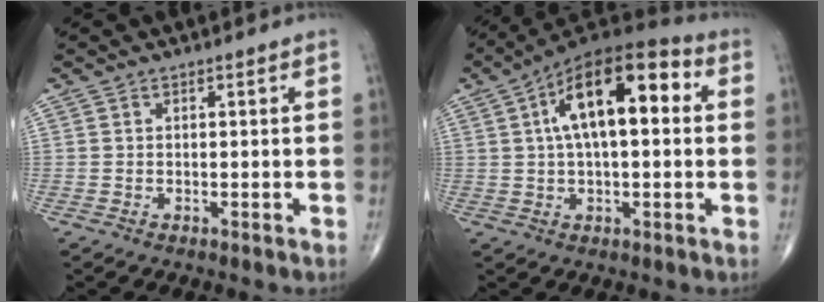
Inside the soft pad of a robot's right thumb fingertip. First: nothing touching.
{"total": 17.2, "force": [3.7, 7.8, 14.9], "torque": [-0.218, 0.036, 0.050]}